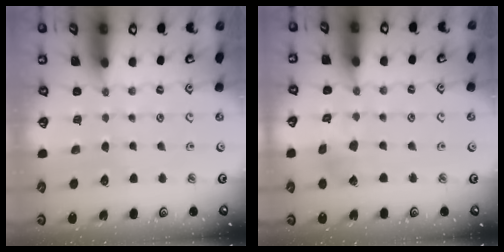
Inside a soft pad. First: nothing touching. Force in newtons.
{"total": 2.9, "press": 2.9, "slide": 0.3}